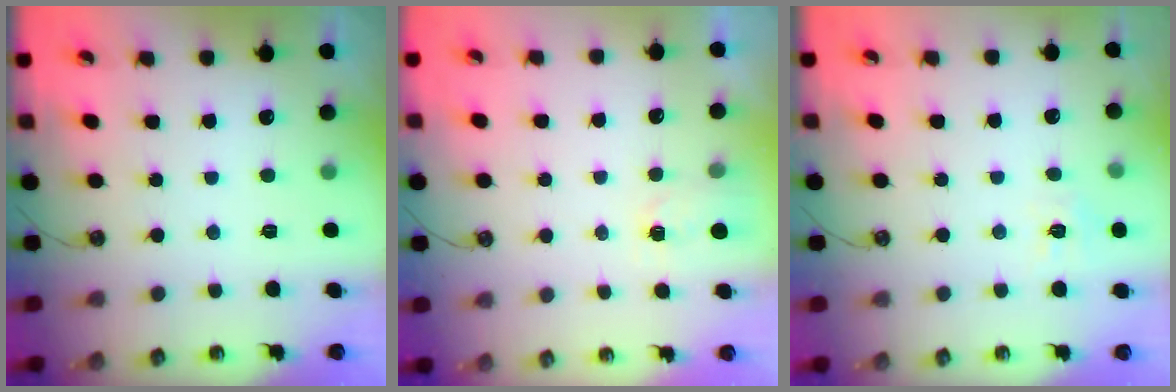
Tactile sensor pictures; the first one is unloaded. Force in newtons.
{"total": 1.3, "press": 1.2, "slide": 0.2}
{"total": 6.7, "press": 6.6, "slide": 0.6}